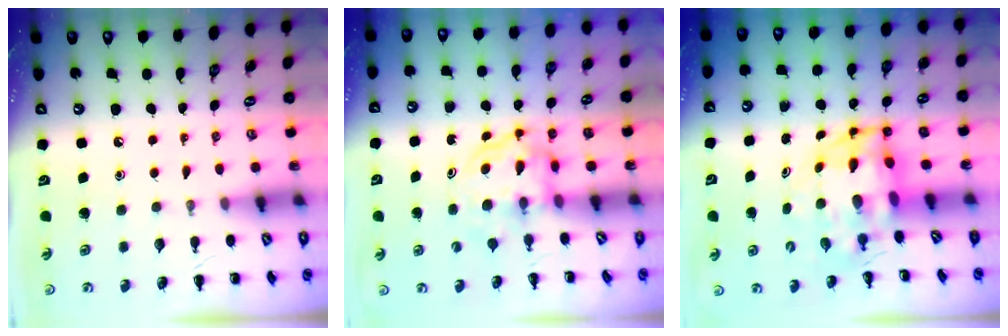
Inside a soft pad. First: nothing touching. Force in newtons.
{"total": 3.9, "press": 3.9, "slide": 0.2}
{"total": 5.5, "press": 5.3, "slide": 1.6}